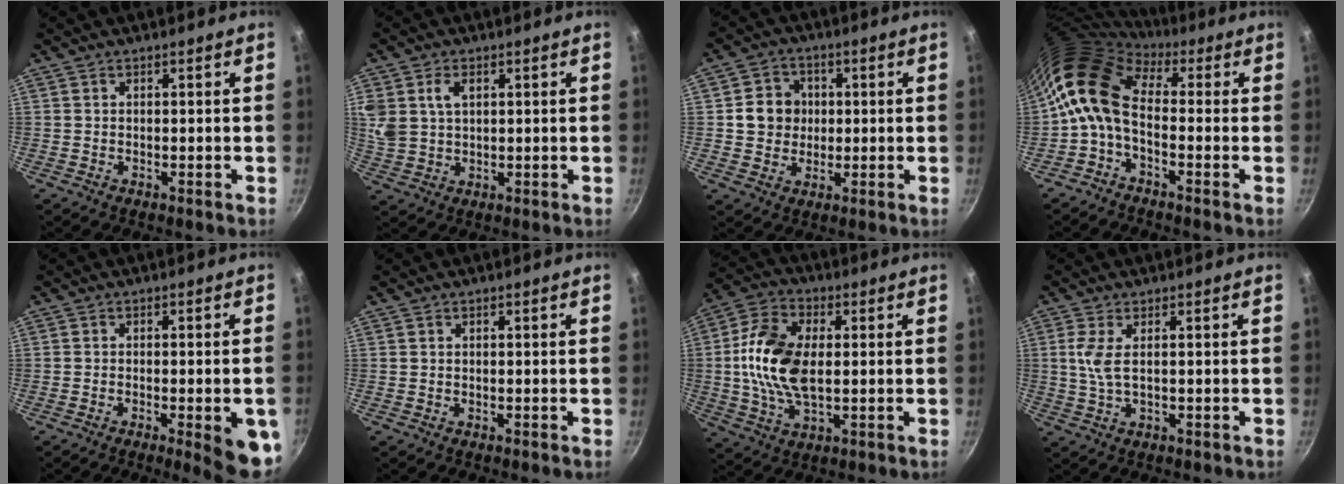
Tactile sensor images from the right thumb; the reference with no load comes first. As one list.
[{"total": 8.0, "force": [2.9, 5.6, 4.9], "torque": [-0.092, -0.003, 0.059]}, {"total": 7.2, "force": [0.7, 6.6, 2.8], "torque": [-0.013, 0.006, 0.006]}, {"total": 10.3, "force": [-0.2, 6.4, 8.0], "torque": [-0.148, 0.029, -0.025]}, {"total": 9.0, "force": [-3.0, 2.1, 8.2], "torque": [-0.078, 0.008, -0.034]}, {"total": 0.0}, {"total": 14.4, "force": [0.7, 8.4, 11.6], "torque": [-0.216, 0.012, 0.003]}, {"total": 4.6, "force": [0.5, 1.6, 4.3], "torque": [-0.099, 0.000, 0.013]}]